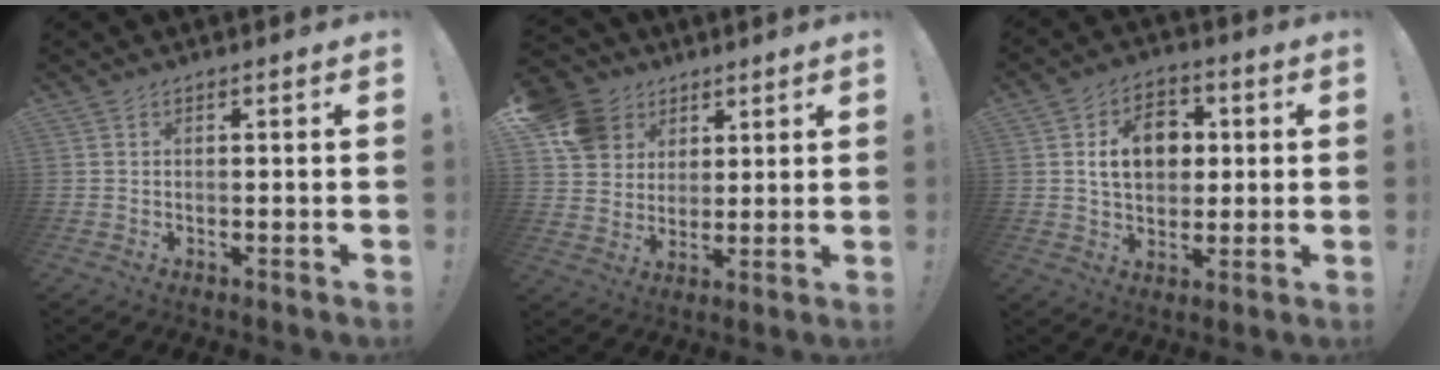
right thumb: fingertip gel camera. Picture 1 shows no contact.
{"total": 13.1, "force": [5.7, 10.9, 4.4], "torque": [-0.067, -0.022, 0.118]}
{"total": 12.6, "force": [2.4, 9.7, 7.6], "torque": [-0.102, 0.005, 0.048]}